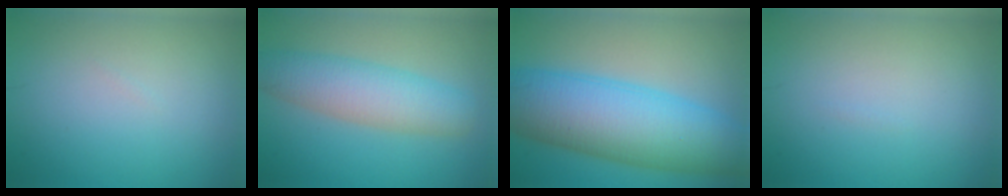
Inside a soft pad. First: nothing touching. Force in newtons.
{"total": 5.6, "press": 5.6, "slide": 0.2}
{"total": 11.9, "press": 11.9, "slide": 0.0}
{"total": 0.0}